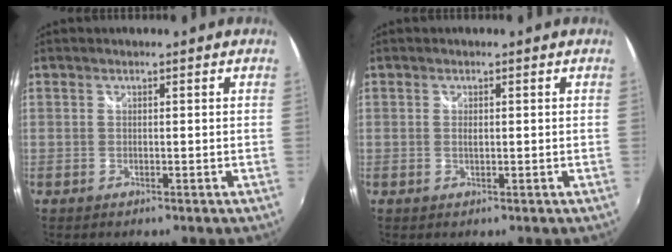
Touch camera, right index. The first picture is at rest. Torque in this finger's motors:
{"motor_torque": [0.34, 0.30, -0.01, 0.00]}